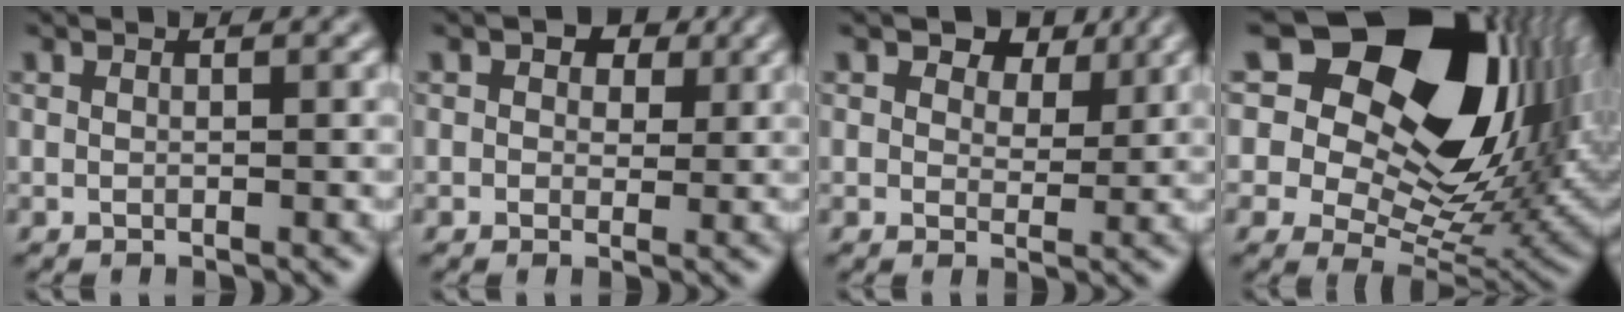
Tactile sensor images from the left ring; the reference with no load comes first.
{"total": 5.2, "force": [2.9, 3.3, 2.7], "torque": [-0.040, 0.026, 0.020]}
{"total": 4.5, "force": [3.2, 2.4, 2.0], "torque": [-0.031, 0.011, 0.028]}
{"total": 18.0, "force": [7.9, 11.4, 11.4], "torque": [-0.202, 0.045, 0.138]}